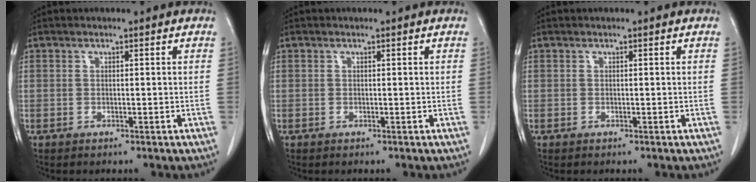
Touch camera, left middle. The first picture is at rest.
{"total": 0.0}
{"total": 0.0}